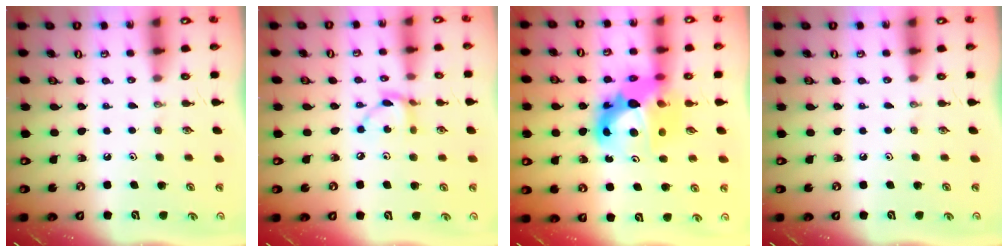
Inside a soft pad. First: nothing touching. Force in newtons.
{"total": 6.7, "press": 6.7, "slide": 0.2}
{"total": 13.7, "press": 13.6, "slide": 1.3}
{"total": 0.0}